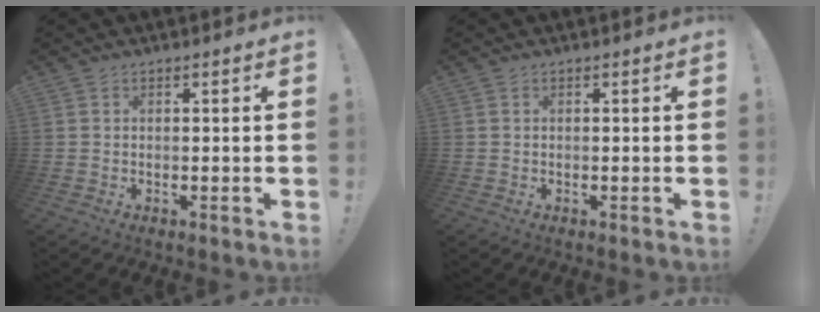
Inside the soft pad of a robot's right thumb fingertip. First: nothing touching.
{"total": 0.0}